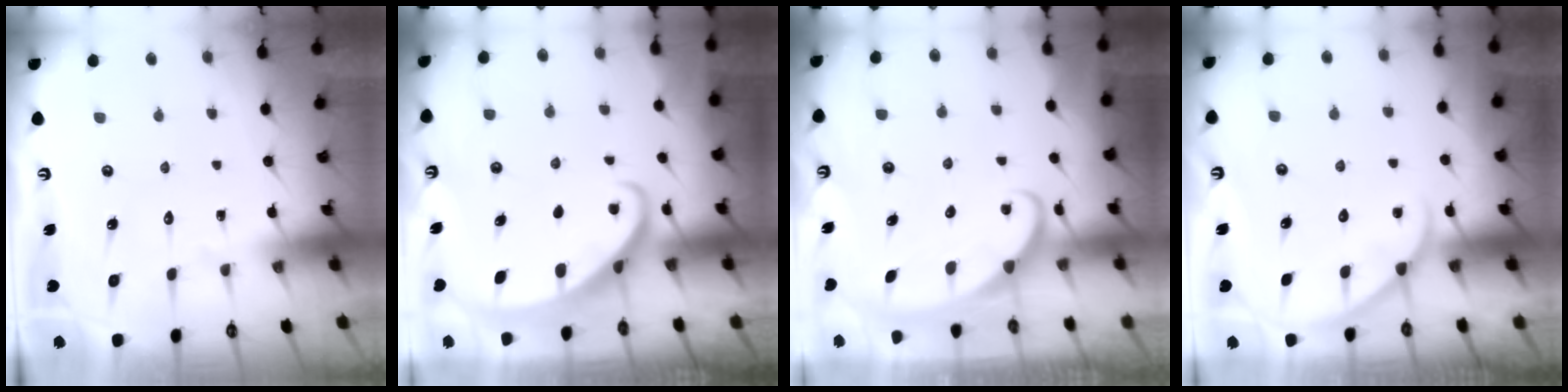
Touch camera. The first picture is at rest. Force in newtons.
{"total": 2.4, "press": 2.4, "slide": 0.2}
{"total": 2.5, "press": 2.5, "slide": 0.4}
{"total": 3.1, "press": 3.1, "slide": 0.3}